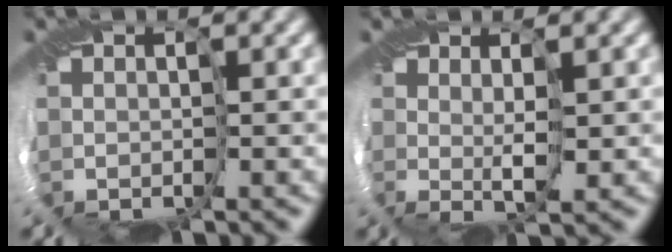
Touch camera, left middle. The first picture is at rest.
{"total": 1.6, "force": [1.0, -1.2, 0.0], "torque": [-0.006, -0.004, 0.021]}